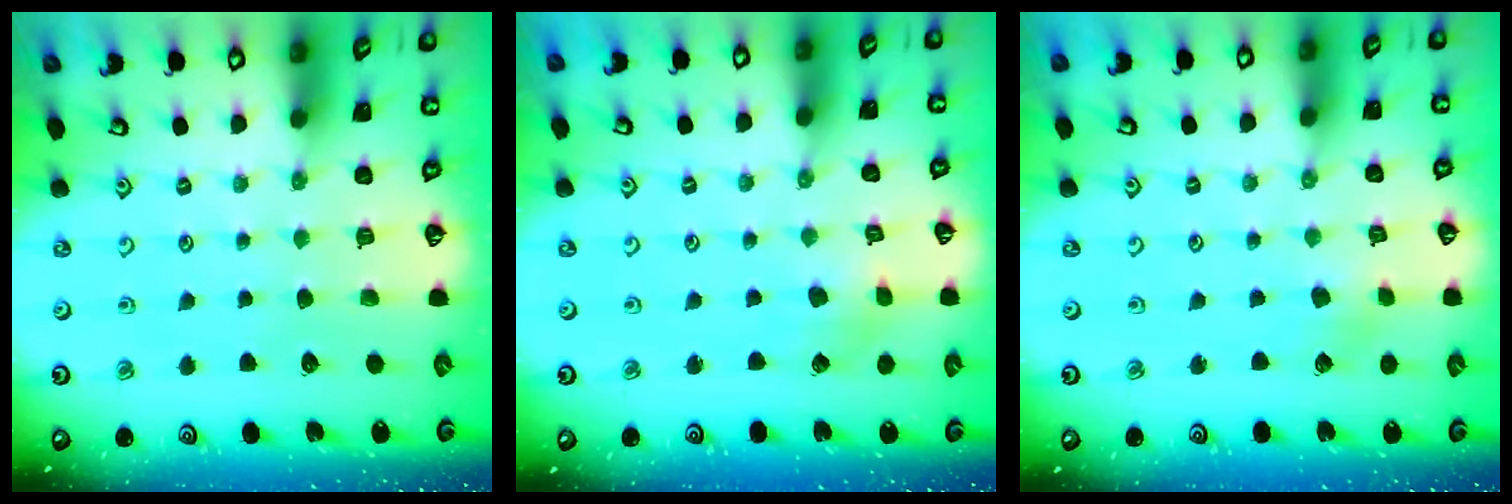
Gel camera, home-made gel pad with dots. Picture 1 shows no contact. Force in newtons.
{"total": 2.8, "press": 2.8, "slide": 0.4}
{"total": 2.7, "press": 2.6, "slide": 0.5}